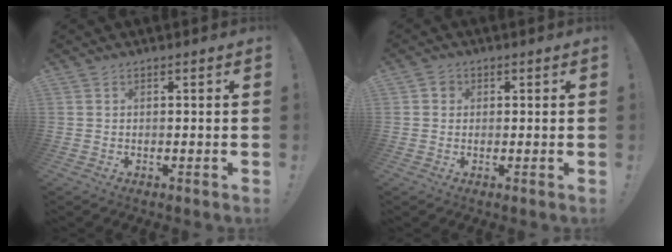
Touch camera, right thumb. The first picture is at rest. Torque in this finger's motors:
{"motor_torque": [0.27, 0.13, 0.31, -0.19, -0.01]}